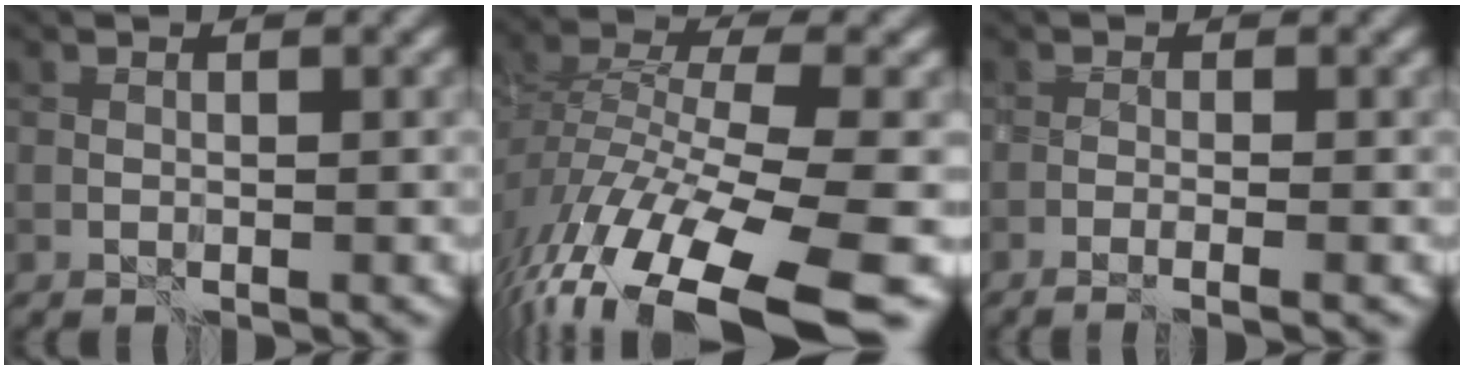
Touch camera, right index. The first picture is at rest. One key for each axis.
{"total": 14.9, "fx": -10.0, "fy": 4.7, "fz": 10.0, "tx": -0.217, "ty": -0.020, "tz": -0.157}
{"total": 2.6, "fx": -1.5, "fy": 0.6, "fz": 2.1, "tx": -0.029, "ty": 0.005, "tz": -0.034}